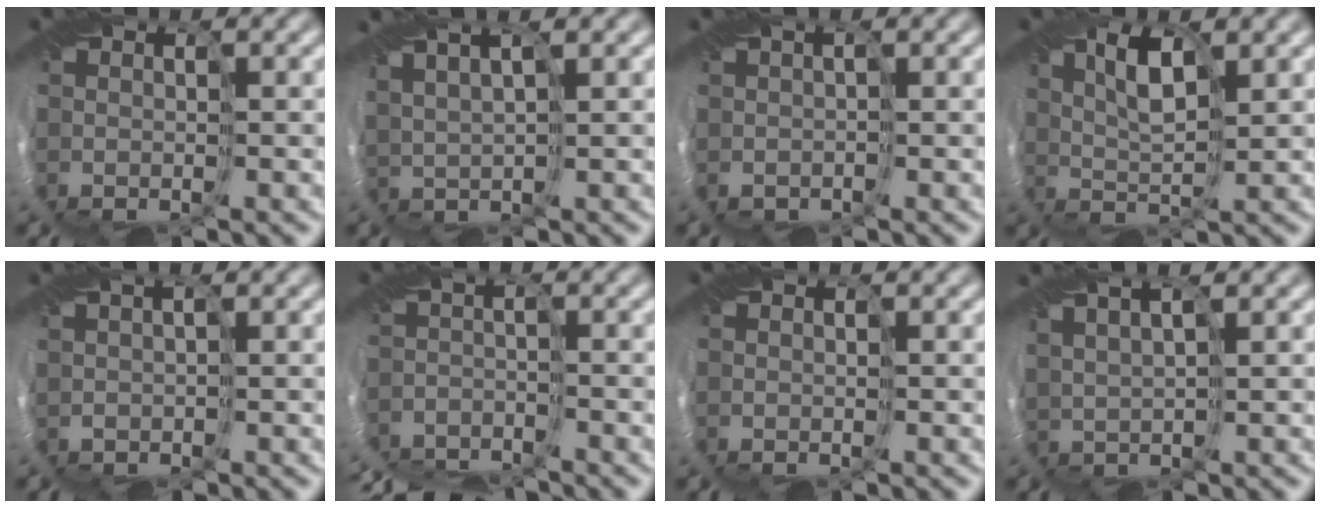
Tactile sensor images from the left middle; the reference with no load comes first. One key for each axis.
{"total": 4.8, "fx": 3.1, "fy": 1.8, "fz": 3.2, "tx": -0.077, "ty": 0.023, "tz": 0.050}
{"total": 1.4, "fx": 0.6, "fy": 1.1, "fz": 0.7, "tx": -0.022, "ty": 0.015, "tz": 0.020}
{"total": 3.3, "fx": 1.3, "fy": 1.3, "fz": 2.7, "tx": -0.062, "ty": 0.002, "tz": 0.023}
{"total": 1.6, "fx": 0.6, "fy": 1.0, "fz": 1.1, "tx": -0.025, "ty": 0.013, "tz": 0.019}
{"total": 7.6, "fx": -7.3, "fy": 2.0, "fz": 0.8, "tx": -0.006, "ty": -0.008, "tz": -0.118}
{"total": 0.0}
{"total": 4.3, "fx": 2.8, "fy": 1.6, "fz": 2.8, "tx": -0.064, "ty": 0.020, "tz": 0.045}